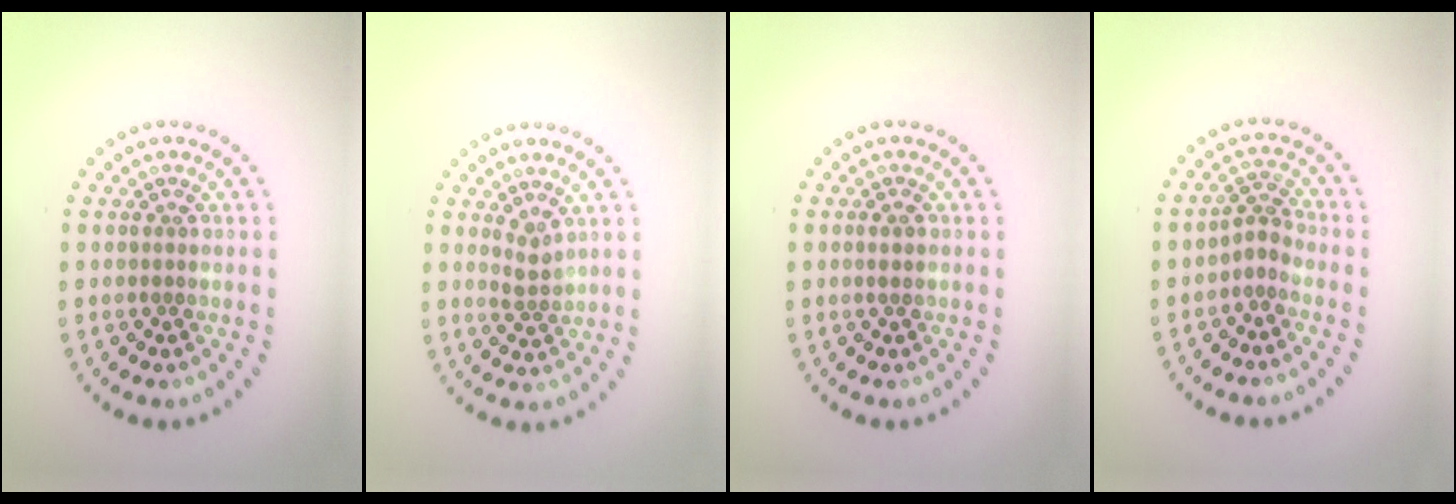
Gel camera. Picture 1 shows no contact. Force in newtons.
{"total": 1.6, "press": 1.2, "slide": 1.1}
{"total": 1.0, "press": 0.9, "slide": 0.4}
{"total": 1.9, "press": 1.2, "slide": 1.5}